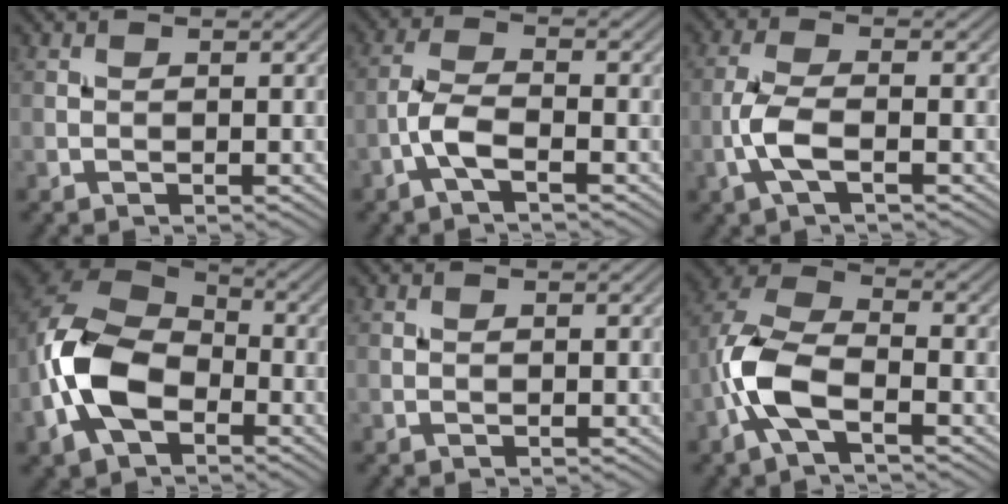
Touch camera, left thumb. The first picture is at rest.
{"total": 4.0, "force": [-2.1, 1.1, 3.2], "torque": [-0.075, 0.008, -0.053]}
{"total": 4.6, "force": [-1.7, 1.4, 4.0], "torque": [-0.097, 0.004, -0.044]}
{"total": 12.2, "force": [-3.8, 7.7, 8.6], "torque": [-0.207, -0.004, -0.086]}
{"total": 0.0}
{"total": 8.2, "force": [-3.2, 3.7, 6.6], "torque": [-0.158, 0.008, -0.079]}